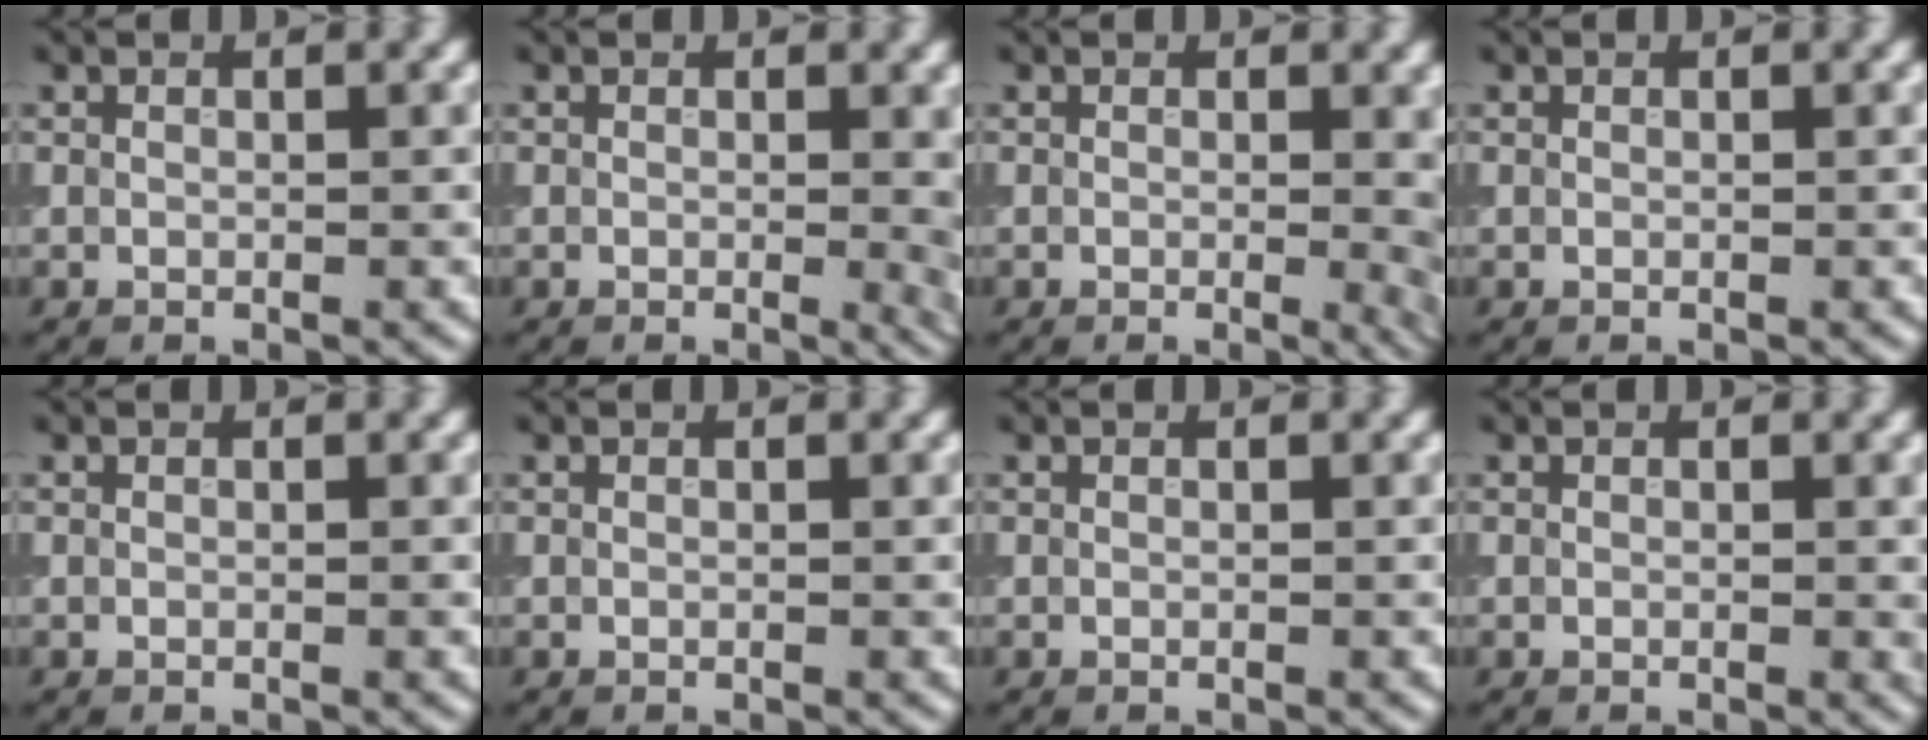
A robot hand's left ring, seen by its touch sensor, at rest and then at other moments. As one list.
[{"total": 2.4, "force": [0.1, 0.7, 2.3], "torque": [-0.022, -0.004, 0.000]}, {"total": 3.7, "force": [0.1, 1.3, 3.4], "torque": [-0.027, -0.007, 0.003]}, {"total": 0.0}, {"total": 0.0}, {"total": 0.0}, {"total": 0.0}, {"total": 0.7, "force": [0.0, 0.1, 0.7], "torque": [-0.006, -0.002, -0.001]}]